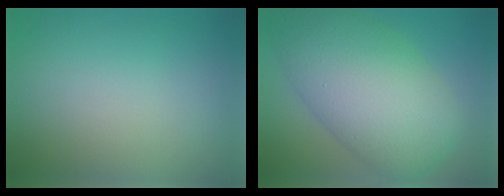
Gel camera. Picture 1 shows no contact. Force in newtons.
{"total": 11.2, "press": 11.2, "slide": 0.4}